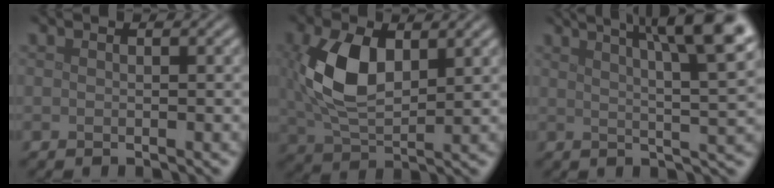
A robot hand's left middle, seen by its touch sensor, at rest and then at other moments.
{"total": 7.1, "force": [1.6, 4.2, 5.6], "torque": [-0.129, -0.001, 0.036]}
{"total": 11.4, "force": [5.6, 3.0, 9.4], "torque": [-0.095, 0.034, 0.067]}